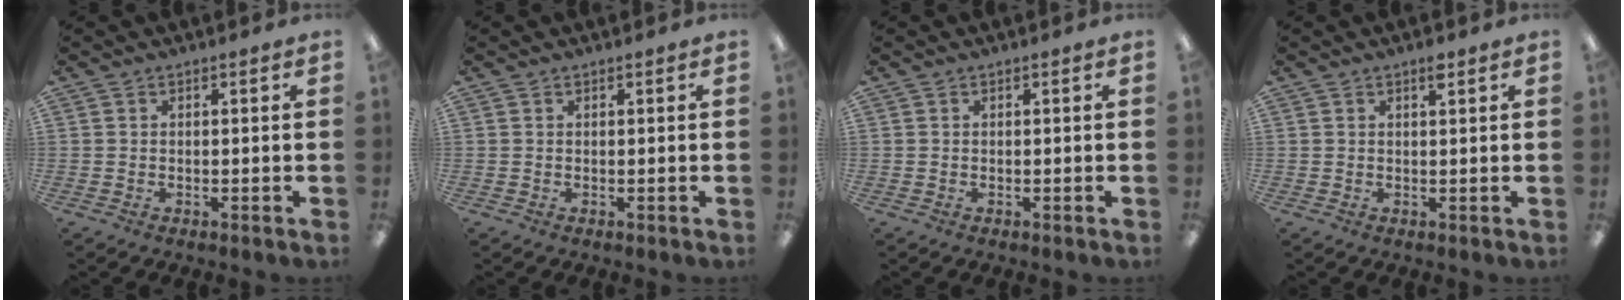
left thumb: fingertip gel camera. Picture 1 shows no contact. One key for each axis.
{"total": 0.0}
{"total": 0.0}
{"total": 1.9, "fx": 1.4, "fy": 0.4, "fz": 1.3, "tx": -0.021, "ty": -0.002, "tz": 0.022}